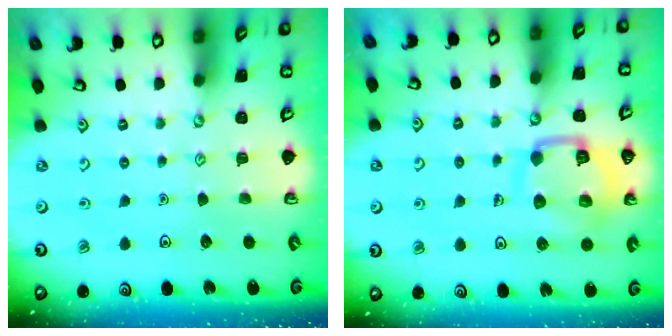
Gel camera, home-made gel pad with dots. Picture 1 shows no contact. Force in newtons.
{"total": 12.4, "press": 12.3, "slide": 1.2}